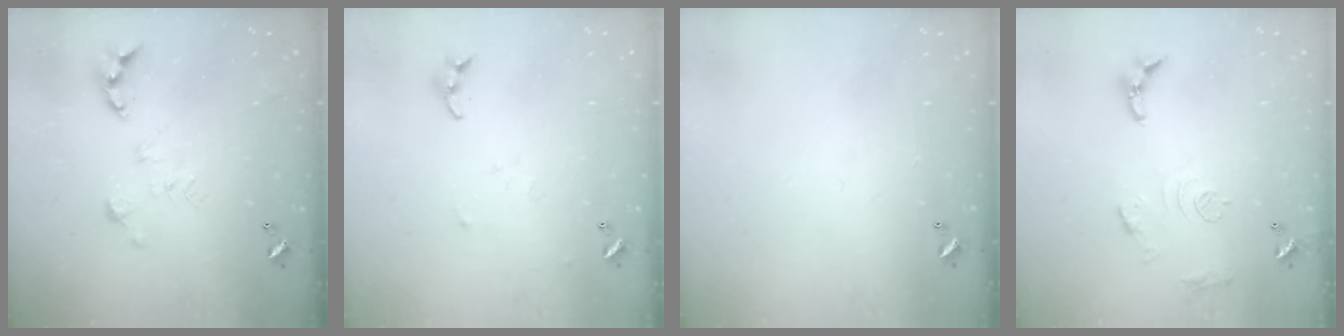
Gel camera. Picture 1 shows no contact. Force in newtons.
{"total": 4.7, "press": 4.7, "slide": 0.5}
{"total": 0.0}
{"total": 11.0, "press": 10.9, "slide": 0.9}